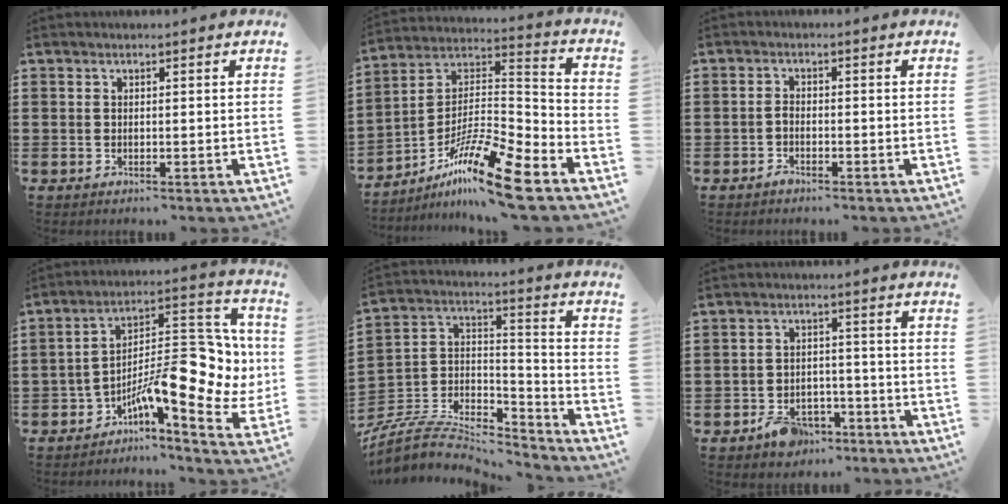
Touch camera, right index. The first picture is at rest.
{"total": 14.5, "force": [-10.5, 1.7, 9.9], "torque": [-0.183, 0.021, -0.196]}
{"total": 1.3, "force": [-0.8, 0.5, 0.8], "torque": [-0.018, 0.000, -0.017]}
{"total": 13.6, "force": [-3.5, 5.8, 11.9], "torque": [-0.163, -0.014, -0.058]}
{"total": 7.6, "force": [-6.6, 2.6, 2.8], "torque": [-0.063, 0.008, -0.133]}
{"total": 4.5, "force": [-3.5, 2.5, 1.5], "torque": [-0.034, 0.012, -0.066]}